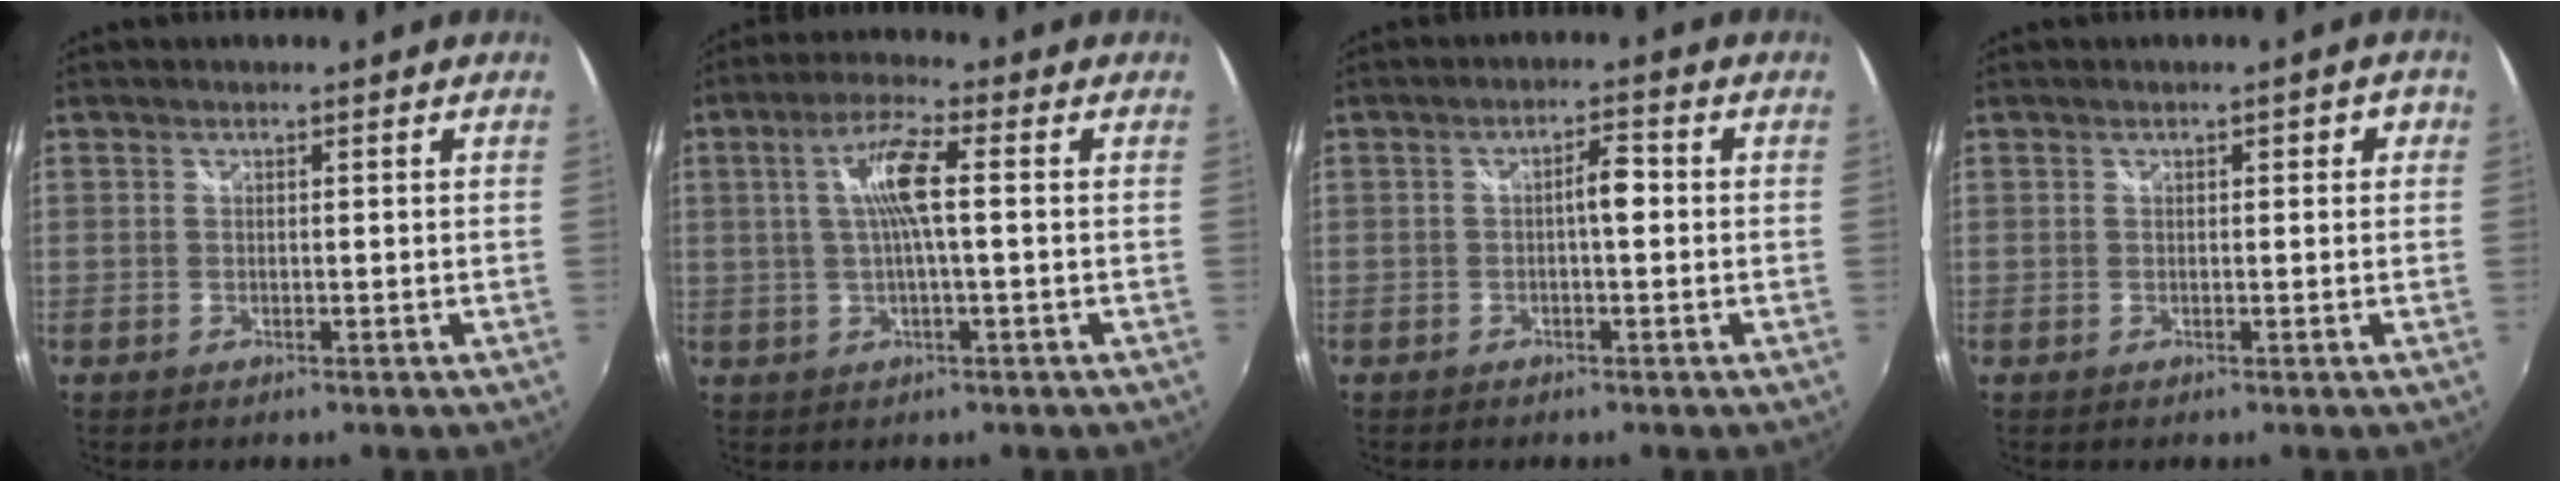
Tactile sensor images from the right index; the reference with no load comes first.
{"total": 7.3, "force": [0.7, 0.7, 7.2], "torque": [-0.138, 0.007, 0.016]}
{"total": 3.3, "force": [-0.2, 0.9, 3.1], "torque": [-0.050, 0.008, -0.006]}
{"total": 2.2, "force": [0.5, 1.2, 1.8], "torque": [-0.021, 0.009, 0.006]}